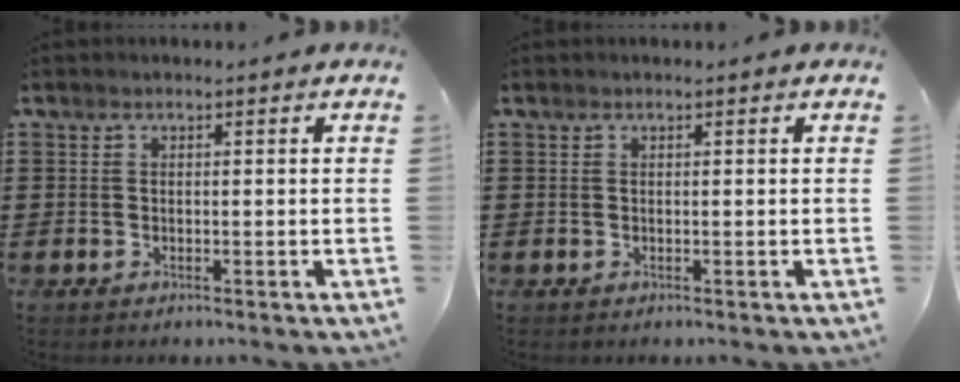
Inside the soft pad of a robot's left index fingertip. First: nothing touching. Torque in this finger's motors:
{"motor_torque": [-0.62, 0.87, 0.05, 0.01]}